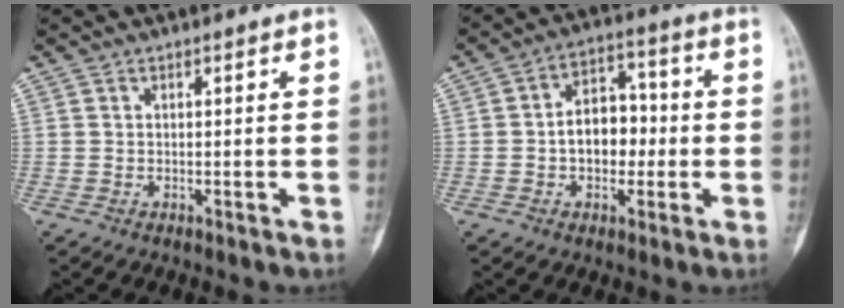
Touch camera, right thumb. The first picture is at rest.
{"total": 9.9, "force": [-0.9, 6.8, 7.1], "torque": [-0.073, 0.032, -0.023]}